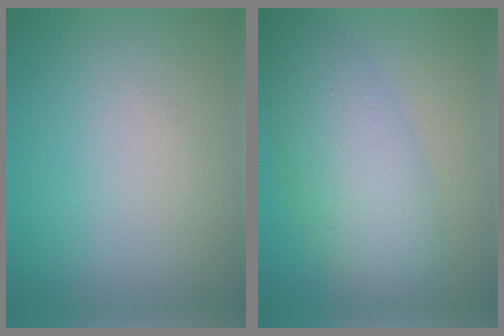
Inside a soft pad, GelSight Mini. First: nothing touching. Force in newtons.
{"total": 6.9, "press": 6.9, "slide": 0.3}